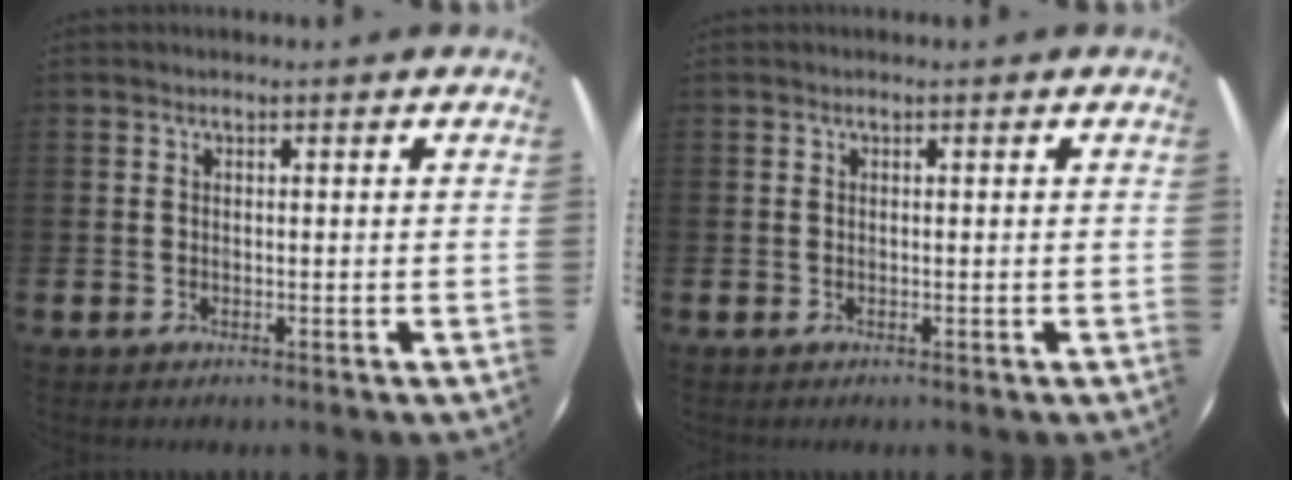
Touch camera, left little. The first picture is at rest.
{"total": 0.0}